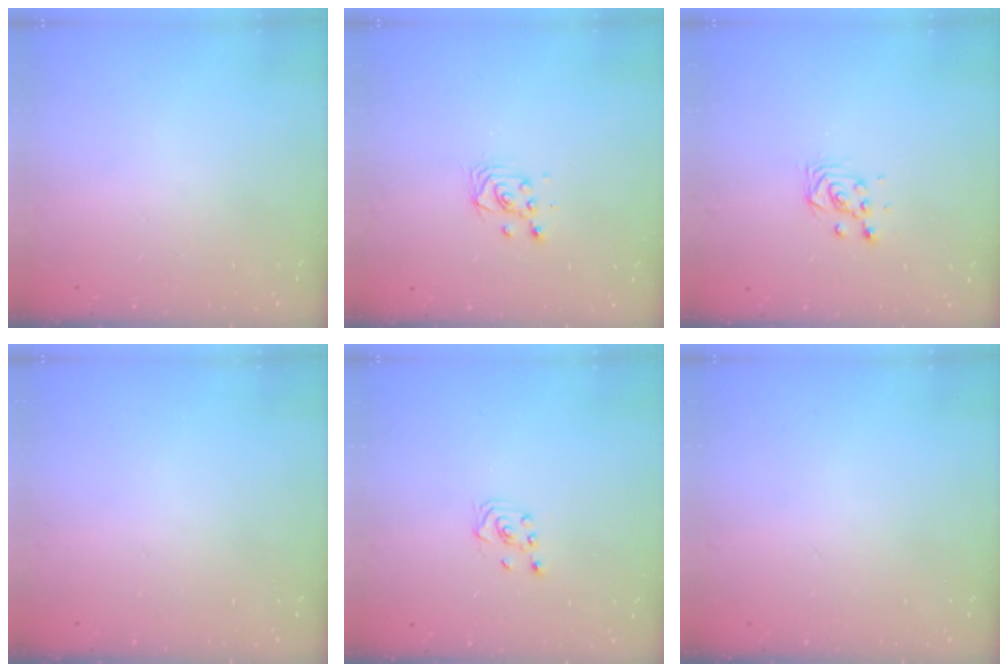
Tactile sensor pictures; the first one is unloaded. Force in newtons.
{"total": 3.2, "press": 3.2, "slide": 0.6}
{"total": 3.9, "press": 3.9, "slide": 0.2}
{"total": 0.0}
{"total": 2.3, "press": 2.2, "slide": 0.8}
{"total": 0.0}